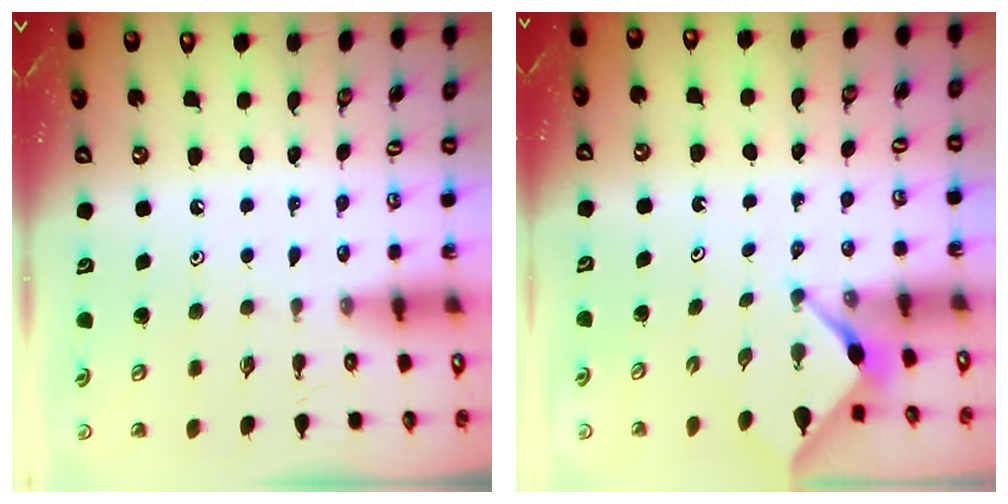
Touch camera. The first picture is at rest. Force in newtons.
{"total": 2.9, "press": 2.9, "slide": 0.3}